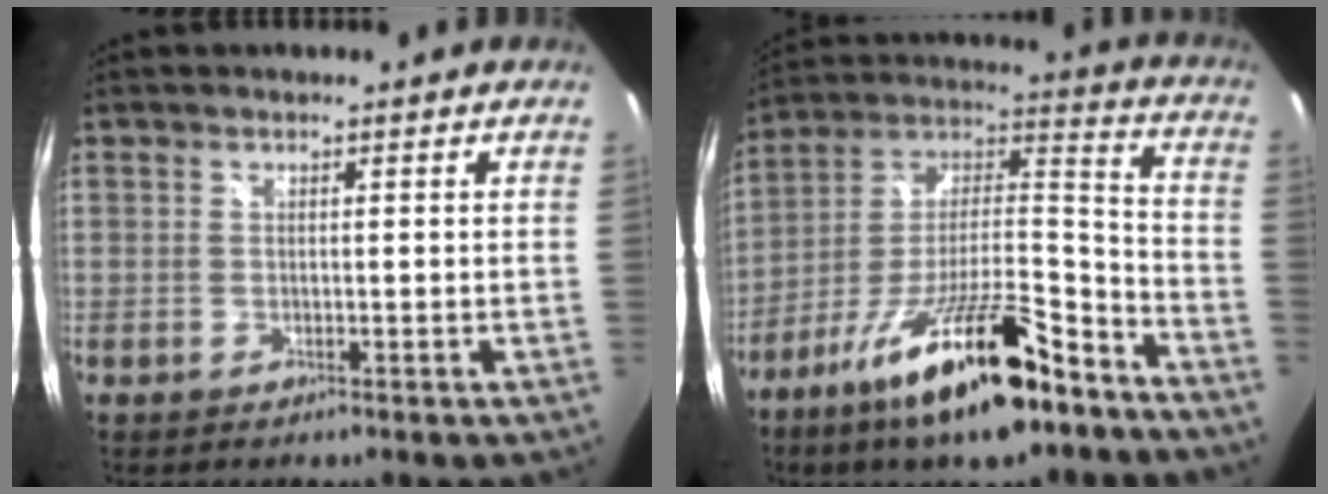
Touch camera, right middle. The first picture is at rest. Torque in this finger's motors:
{"motor_torque": [1.30, -0.84, 0.50, 0.21]}